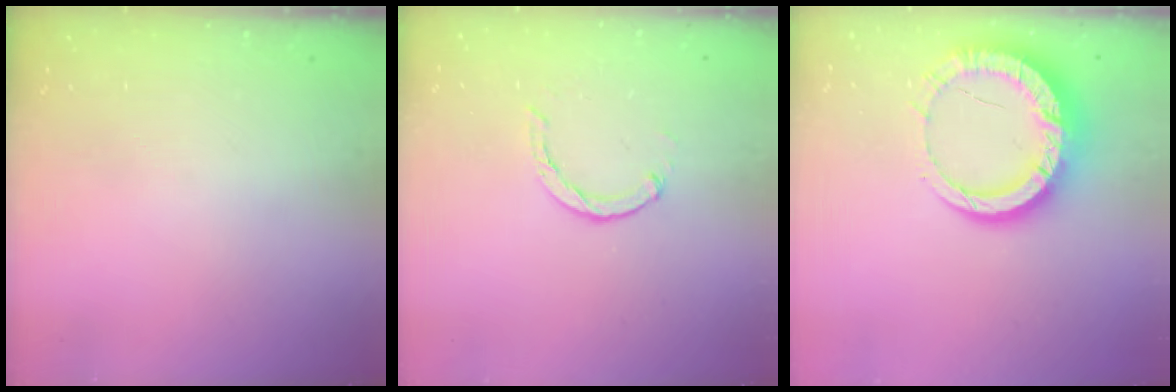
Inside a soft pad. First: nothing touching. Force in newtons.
{"total": 2.7, "press": 2.7, "slide": 0.5}
{"total": 14.3, "press": 14.3, "slide": 1.4}